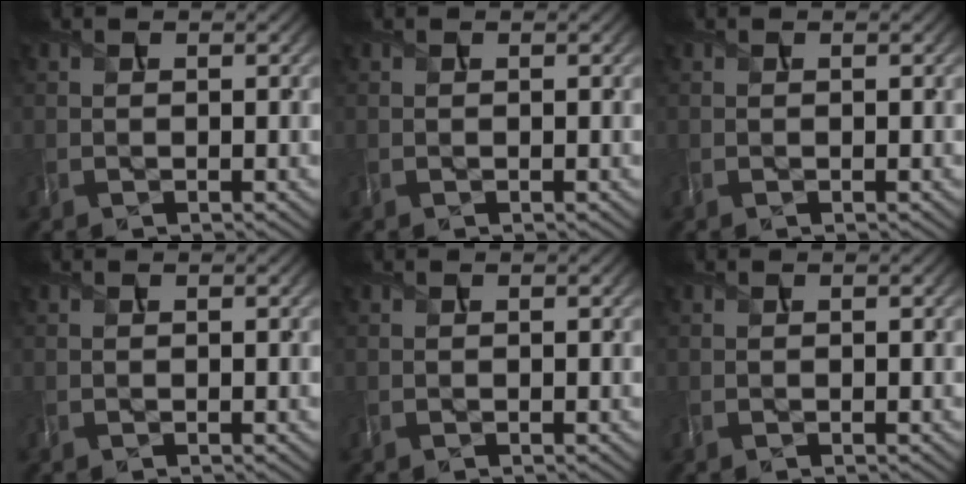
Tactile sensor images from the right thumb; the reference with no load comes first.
{"total": 0.0}
{"total": 0.0}
{"total": 0.0}
{"total": 0.0}
{"total": 0.0}